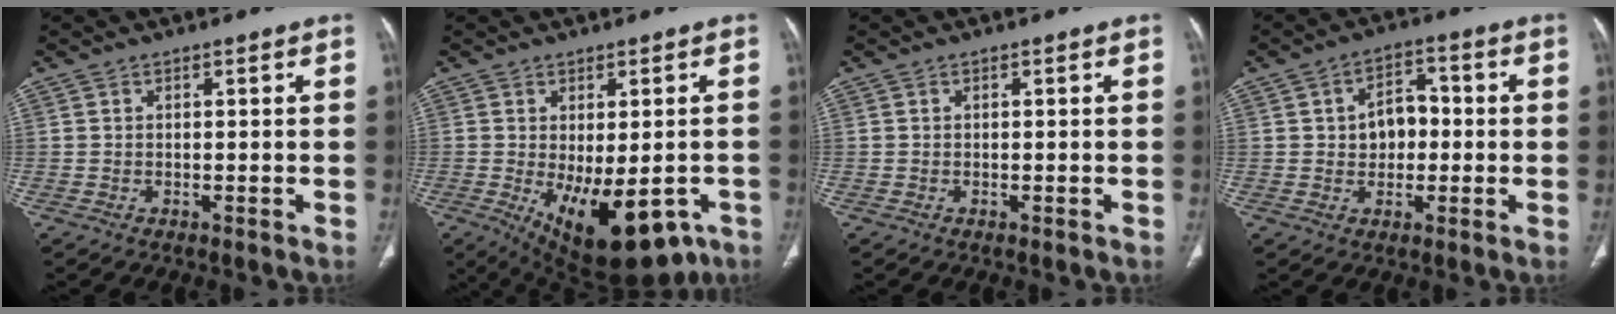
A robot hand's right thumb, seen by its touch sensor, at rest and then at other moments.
{"total": 17.5, "force": [-7.0, 8.4, 13.6], "torque": [-0.165, -0.008, -0.079]}
{"total": 0.0}
{"total": 7.0, "force": [0.1, 5.2, 4.7], "torque": [-0.046, 0.018, -0.001]}